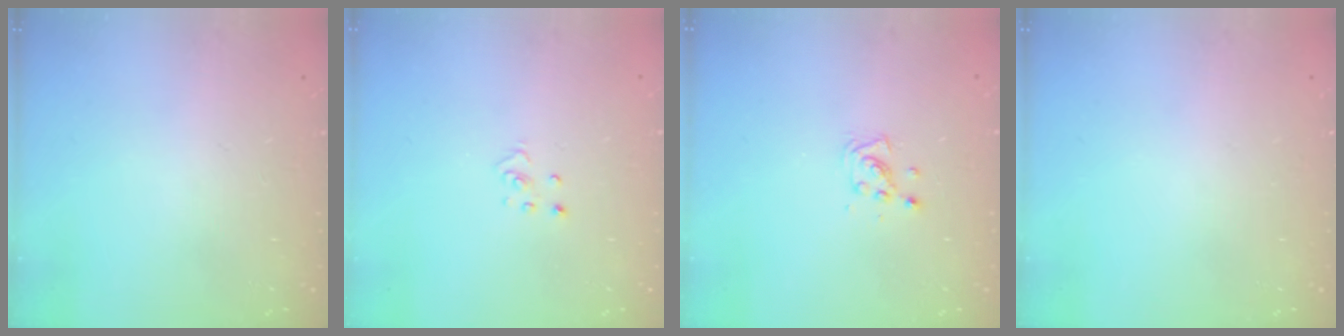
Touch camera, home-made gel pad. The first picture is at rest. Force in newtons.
{"total": 2.3, "press": 2.3, "slide": 0.2}
{"total": 5.0, "press": 4.7, "slide": 1.7}
{"total": 0.0}